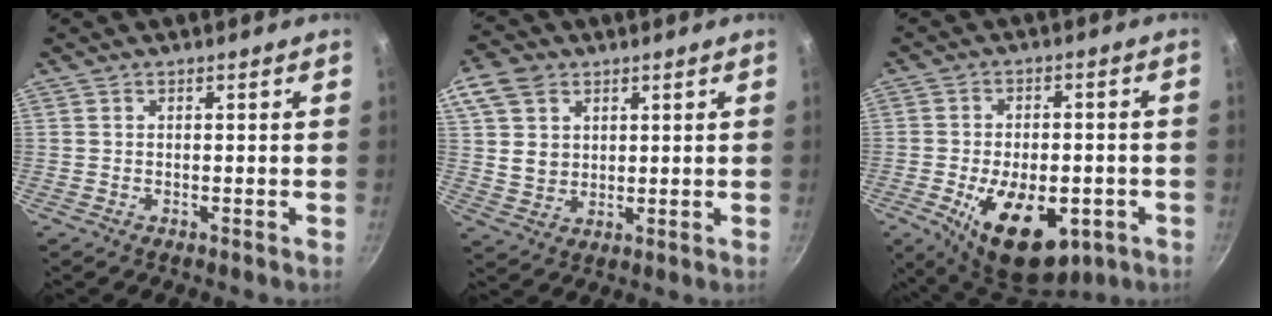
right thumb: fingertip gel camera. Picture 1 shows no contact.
{"total": 9.1, "force": [3.7, 7.0, 4.4], "torque": [-0.054, -0.014, 0.068]}
{"total": 17.2, "force": [-6.1, 9.4, 13.1], "torque": [-0.182, 0.005, -0.079]}